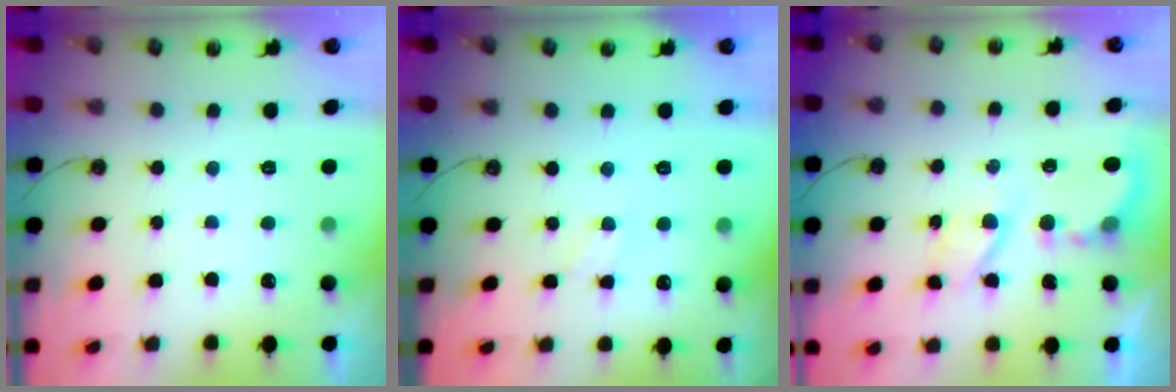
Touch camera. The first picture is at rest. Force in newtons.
{"total": 2.8, "press": 2.8, "slide": 0.5}
{"total": 6.7, "press": 6.7, "slide": 0.6}